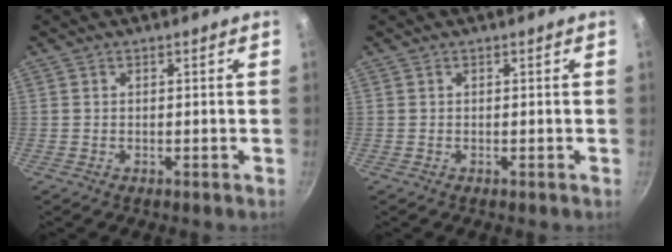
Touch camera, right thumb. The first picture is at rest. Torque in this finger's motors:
{"motor_torque": [0.34, 0.65, 0.43, -0.27, -0.03]}